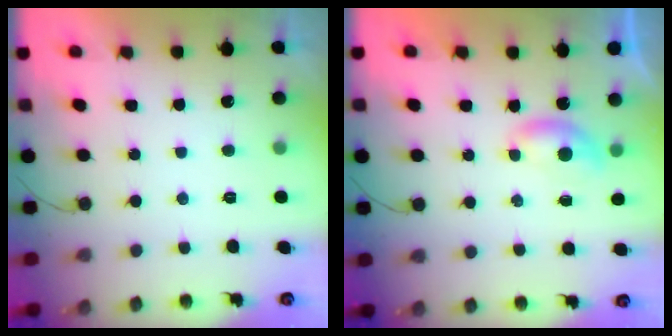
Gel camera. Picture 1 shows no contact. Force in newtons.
{"total": 4.2, "press": 4.2, "slide": 0.4}